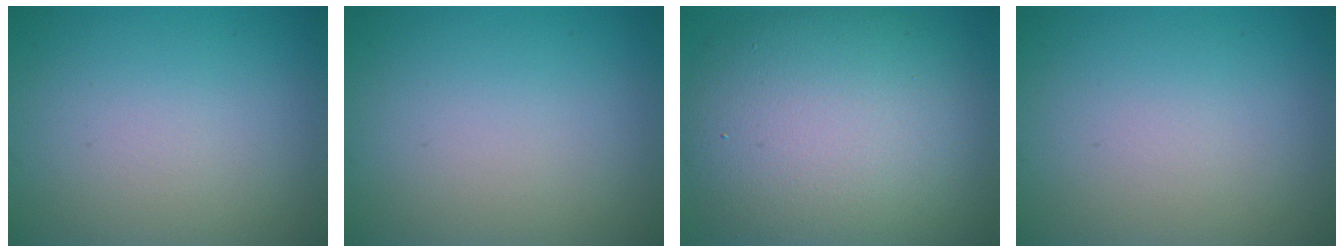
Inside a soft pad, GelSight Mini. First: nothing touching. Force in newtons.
{"total": 0.0}
{"total": 12.5, "press": 12.5, "slide": 0.7}
{"total": 0.0}